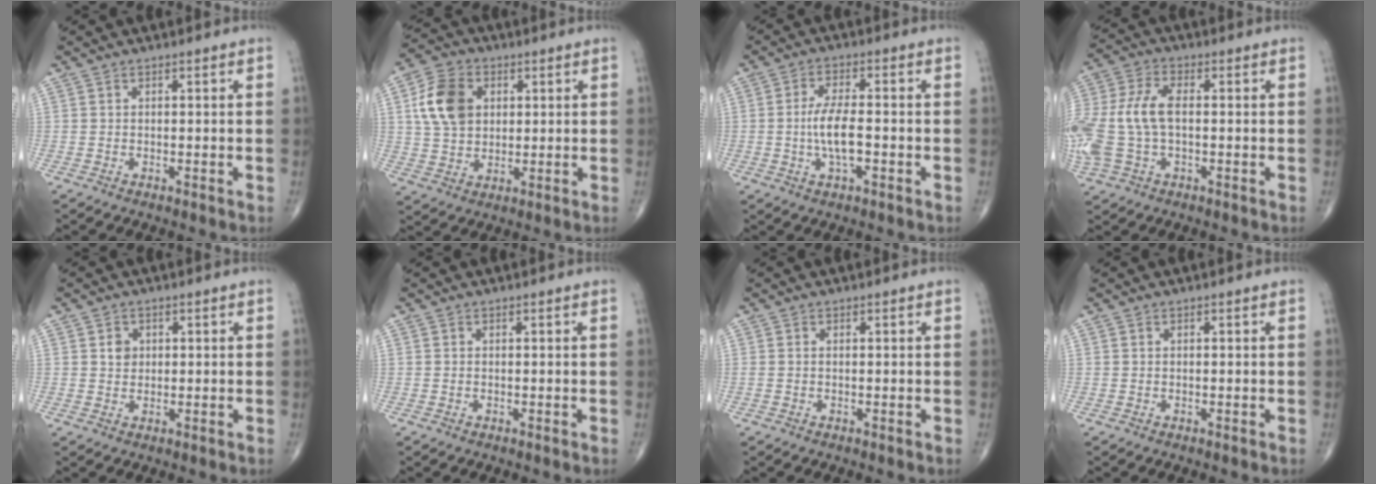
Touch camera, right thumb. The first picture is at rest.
{"total": 10.8, "force": [2.6, 8.0, 6.9], "torque": [-0.114, 0.003, 0.048]}
{"total": 6.7, "force": [-1.1, 2.3, 6.2], "torque": [-0.123, 0.007, -0.024]}
{"total": 14.4, "force": [-0.7, 8.1, 11.9], "torque": [-0.301, 0.020, -0.011]}
{"total": 2.3, "force": [0.6, 2.0, 1.0], "torque": [-0.004, -0.001, 0.010]}
{"total": 0.0}
{"total": 0.8, "force": [0.0, 0.4, 0.7], "torque": [-0.020, 0.003, 0.003]}
{"total": 0.0}